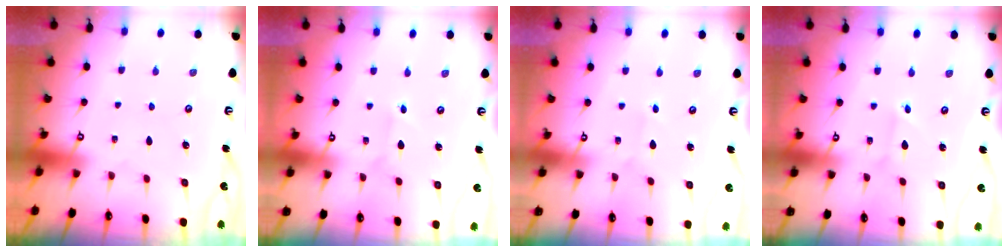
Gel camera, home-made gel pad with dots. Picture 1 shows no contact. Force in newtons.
{"total": 1.8, "press": 1.8, "slide": 0.2}
{"total": 2.3, "press": 2.3, "slide": 0.2}
{"total": 1.8, "press": 1.8, "slide": 0.1}